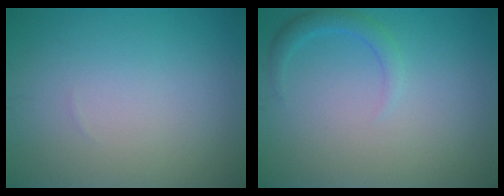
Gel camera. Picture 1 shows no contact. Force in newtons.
{"total": 1.6, "press": 1.6, "slide": 0.1}